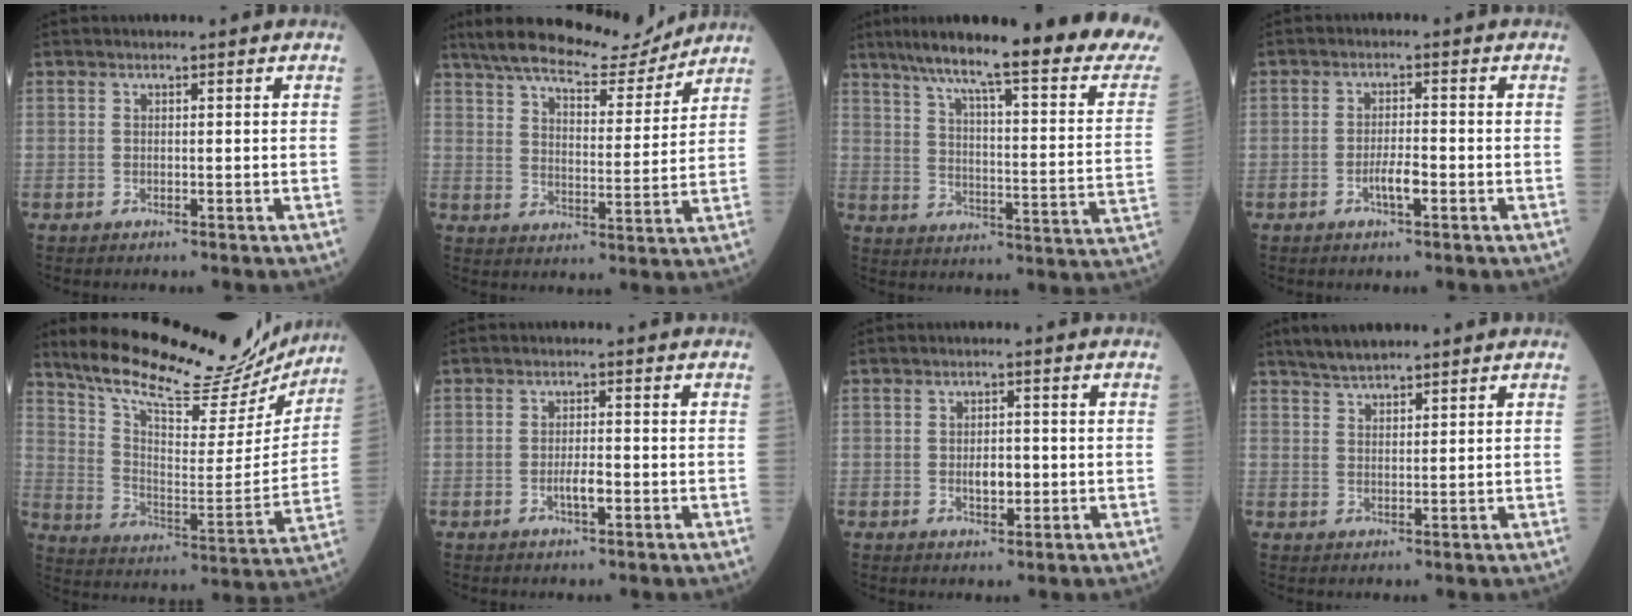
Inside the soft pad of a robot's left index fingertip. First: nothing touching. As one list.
[{"total": 15.3, "force": [13.7, 2.9, 6.2], "torque": [-0.103, 0.005, 0.207]}, {"total": 28.2, "force": [23.5, 1.2, 15.6], "torque": [-0.232, -0.058, 0.304]}, {"total": 3.0, "force": [-1.4, 0.6, 2.6], "torque": [-0.050, 0.001, -0.026]}, {"total": 24.9, "force": [22.2, 5.6, 9.7], "torque": [-0.158, -0.028, 0.315]}, {"total": 2.4, "force": [-0.9, 0.6, 2.2], "torque": [-0.039, 0.001, -0.016]}, {"total": 3.0, "force": [-0.5, 1.6, 2.5], "torque": [-0.043, 0.001, -0.006]}, {"total": 4.1, "force": [3.7, 0.7, 1.6], "torque": [-0.037, 0.017, 0.072]}]